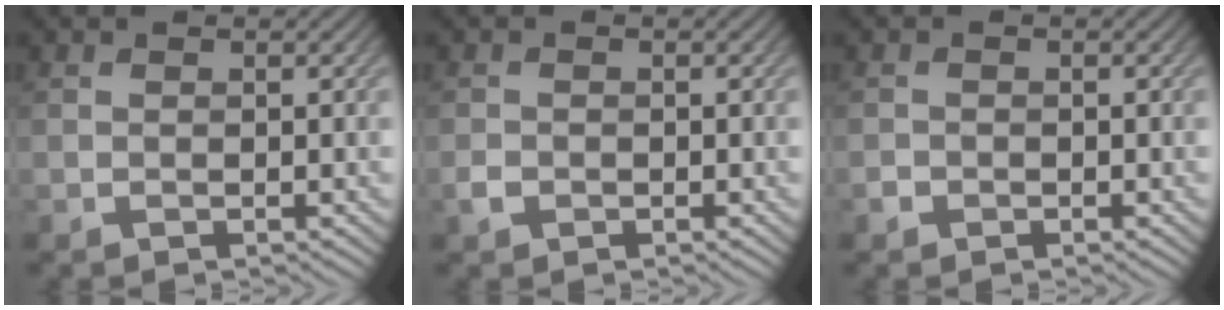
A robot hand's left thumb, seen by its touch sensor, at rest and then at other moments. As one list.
[{"total": 1.3, "force": [-0.7, 1.0, 0.5], "torque": [-0.011, -0.002, -0.016]}, {"total": 1.0, "force": [-0.7, 0.7, 0.2], "torque": [-0.002, -0.002, -0.015]}]